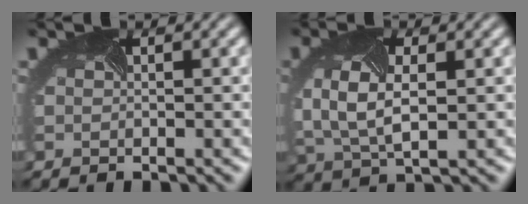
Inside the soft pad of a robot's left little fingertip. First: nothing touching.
{"total": 5.4, "force": [0.1, 3.0, 4.4], "torque": [-0.105, -0.007, 0.003]}